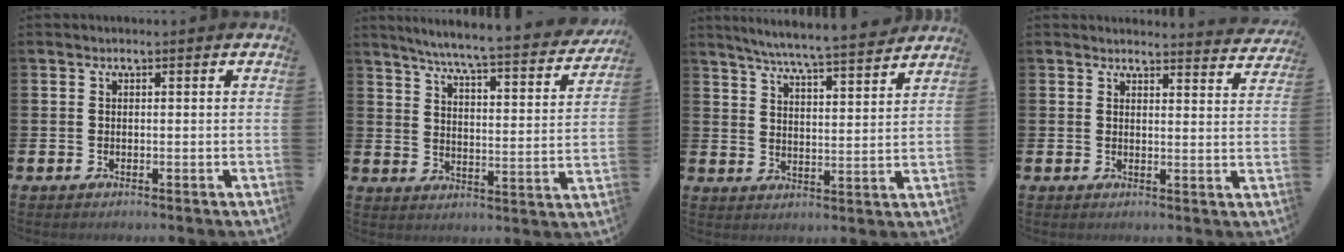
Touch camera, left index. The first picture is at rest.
{"total": 6.3, "force": [5.8, -0.1, 2.5], "torque": [-0.067, -0.054, 0.092]}
{"total": 6.6, "force": [6.3, -0.4, 1.9], "torque": [-0.051, -0.046, 0.107]}
{"total": 3.2, "force": [3.2, 0.2, 0.1], "torque": [0.002, -0.025, 0.055]}